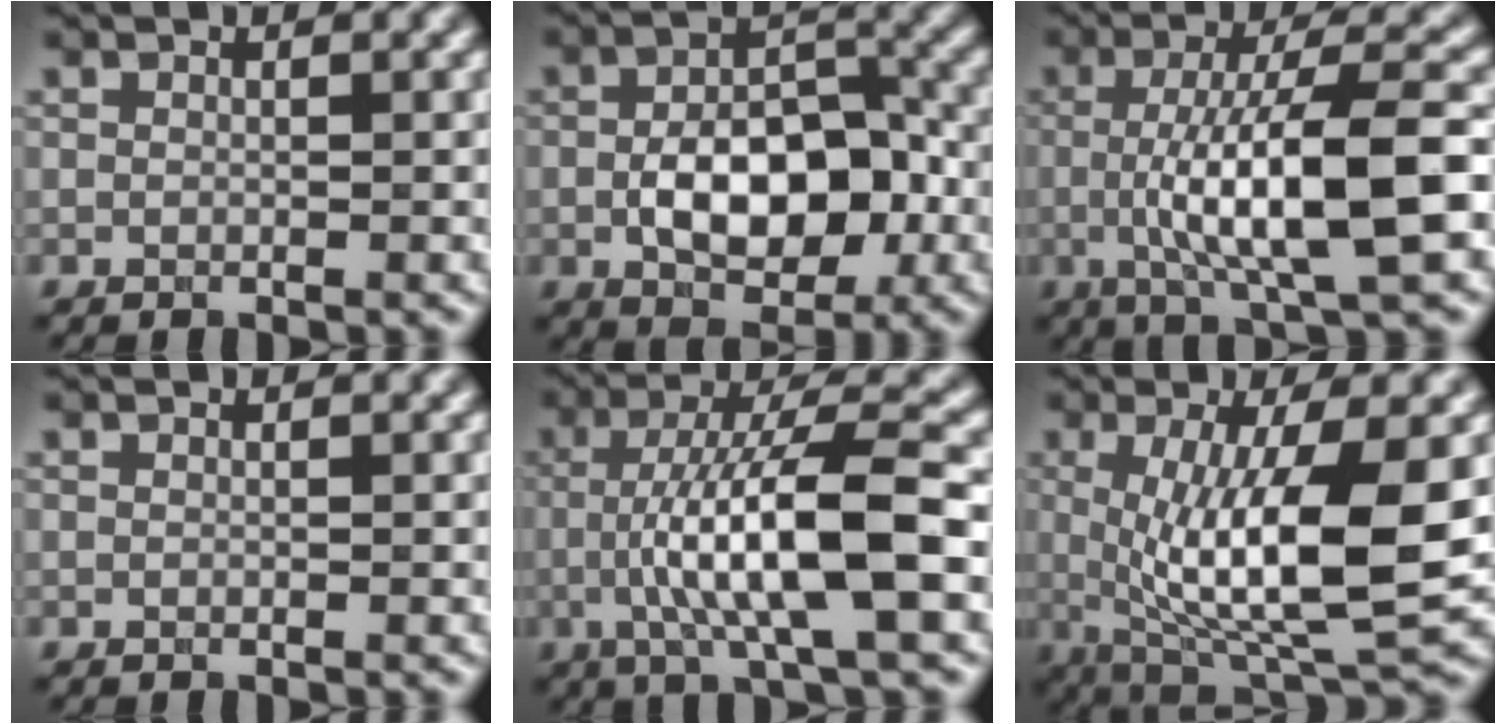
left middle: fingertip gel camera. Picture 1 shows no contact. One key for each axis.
{"total": 7.6, "fx": -1.5, "fy": 4.2, "fz": 6.1, "tx": -0.102, "ty": 0.002, "tz": -0.027}
{"total": 10.0, "fx": -1.5, "fy": 2.4, "fz": 9.6, "tx": -0.144, "ty": 0.004, "tz": -0.025}
{"total": 0.0}
{"total": 9.5, "fx": -1.7, "fy": 1.7, "fz": 9.2, "tx": -0.153, "ty": 0.011, "tz": -0.029}
{"total": 10.7, "fx": -0.2, "fy": 2.9, "fz": 10.3, "tx": -0.171, "ty": -0.018, "tz": 0.007}